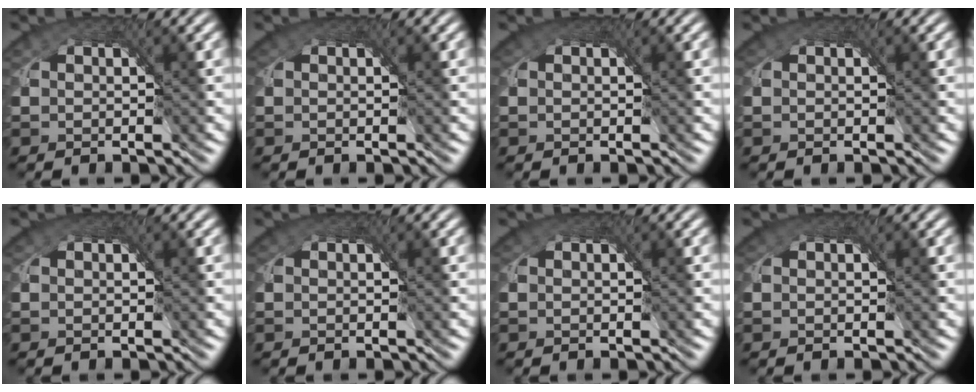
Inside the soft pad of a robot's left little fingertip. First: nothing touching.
{"total": 1.4, "force": [0.4, 1.2, 0.5], "torque": [-0.013, -0.001, 0.002]}
{"total": 1.9, "force": [0.7, 1.5, 0.9], "torque": [-0.018, 0.000, 0.006]}
{"total": 1.2, "force": [0.3, 1.1, 0.4], "torque": [-0.012, -0.001, 0.001]}
{"total": 0.8, "force": [0.5, 0.6, 0.3], "torque": [-0.001, 0.003, 0.004]}
{"total": 1.0, "force": [0.2, 0.9, 0.3], "torque": [-0.007, -0.001, 0.000]}
{"total": 1.0, "force": [0.3, 1.0, 0.3], "torque": [-0.007, -0.001, 0.000]}
{"total": 1.3, "force": [0.4, 1.2, 0.5], "torque": [-0.013, -0.001, 0.002]}